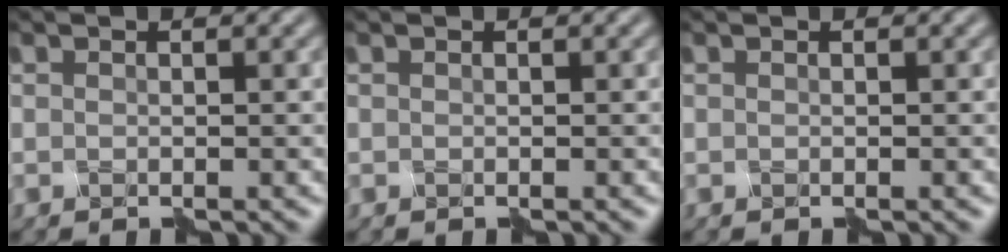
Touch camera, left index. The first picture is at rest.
{"total": 0.0}
{"total": 0.0}